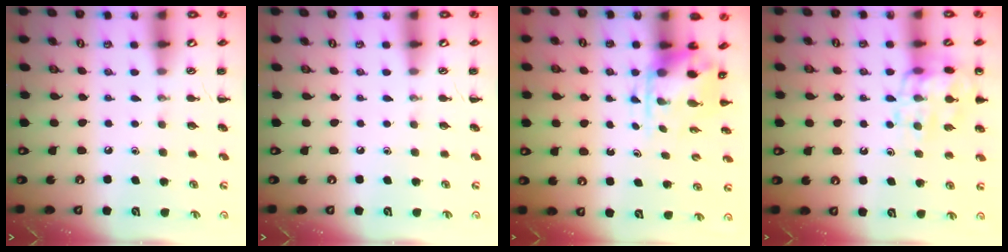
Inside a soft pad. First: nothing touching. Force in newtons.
{"total": 0.0}
{"total": 3.9, "press": 3.8, "slide": 0.6}
{"total": 14.3, "press": 14.1, "slide": 2.0}